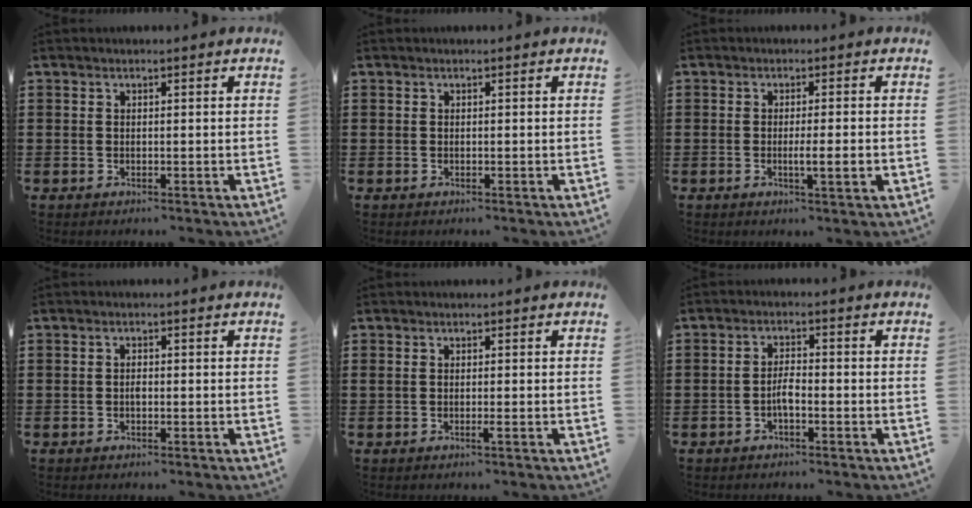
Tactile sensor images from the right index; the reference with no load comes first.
{"total": 0.0}
{"total": 3.4, "force": [-0.7, 0.1, 3.3], "torque": [-0.055, -0.005, -0.014]}
{"total": 1.0, "force": [-0.3, 0.5, 0.8], "torque": [-0.017, -0.003, -0.004]}
{"total": 0.9, "force": [-0.3, 0.0, 0.8], "torque": [-0.015, -0.004, -0.005]}
{"total": 2.6, "force": [-1.0, 0.6, 2.4], "torque": [-0.052, -0.002, -0.021]}